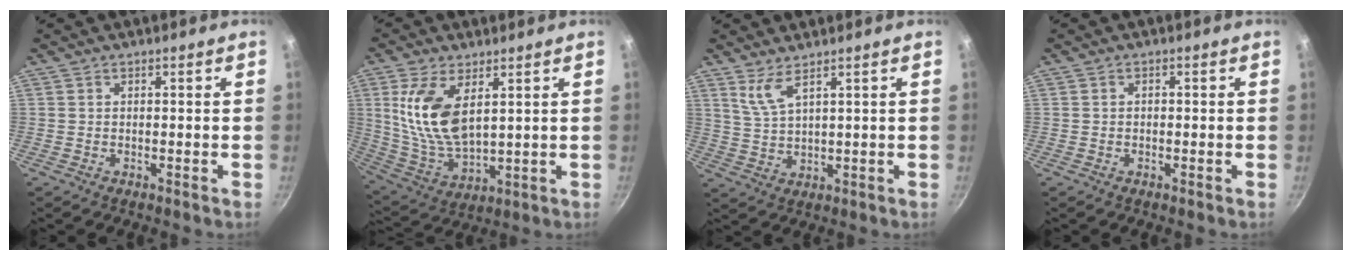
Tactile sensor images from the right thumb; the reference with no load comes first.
{"total": 13.8, "force": [4.2, 6.9, 11.2], "torque": [-0.215, -0.030, 0.094]}
{"total": 4.5, "force": [3.0, 1.0, 3.2], "torque": [-0.064, -0.028, 0.068]}
{"total": 0.7, "force": [-0.2, 0.5, 0.4], "torque": [-0.006, 0.005, -0.002]}